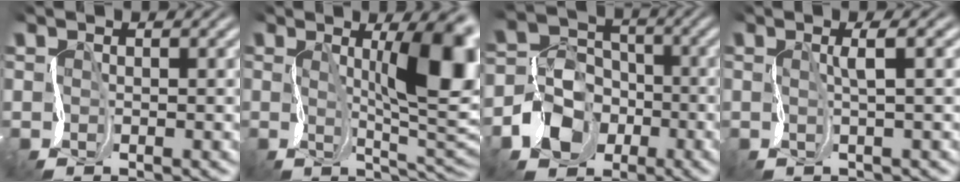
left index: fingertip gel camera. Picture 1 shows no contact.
{"total": 9.5, "force": [1.8, 2.6, 8.9], "torque": [-0.128, 0.006, 0.033]}
{"total": 4.9, "force": [-2.2, 4.2, 0.9], "torque": [-0.022, 0.013, -0.052]}
{"total": 1.5, "force": [0.9, -0.2, 1.1], "torque": [-0.018, 0.012, 0.012]}